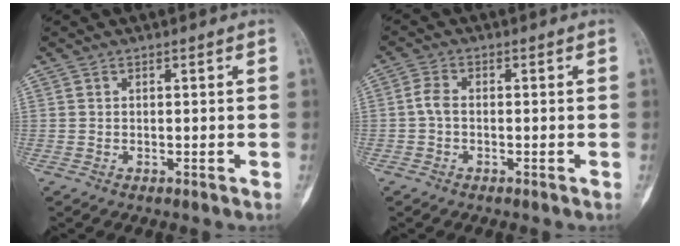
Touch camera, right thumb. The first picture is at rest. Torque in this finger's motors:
{"motor_torque": [0.76, -0.54, -0.14, -0.96, 0.02]}